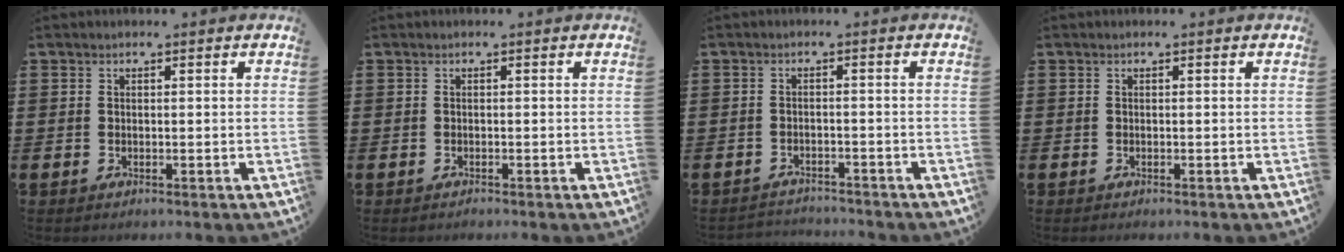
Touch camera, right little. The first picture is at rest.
{"total": 0.0}
{"total": 1.8, "force": [-1.8, 0.1, -0.2], "torque": [-0.003, 0.002, -0.040]}
{"total": 0.0}